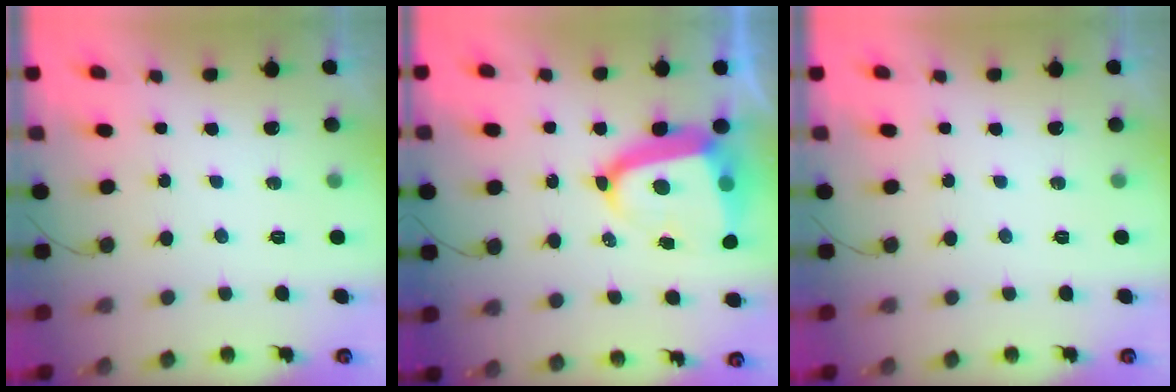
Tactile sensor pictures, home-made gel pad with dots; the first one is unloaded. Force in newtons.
{"total": 12.5, "press": 12.4, "slide": 2.0}
{"total": 0.0}